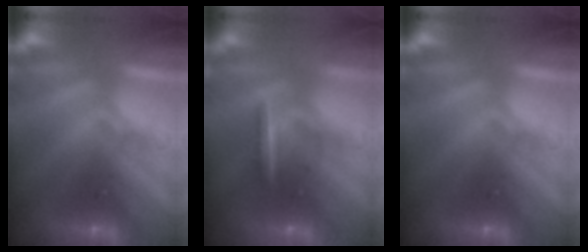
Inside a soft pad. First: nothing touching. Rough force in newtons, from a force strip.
{"total": 7.5}
{"total": 0.0}